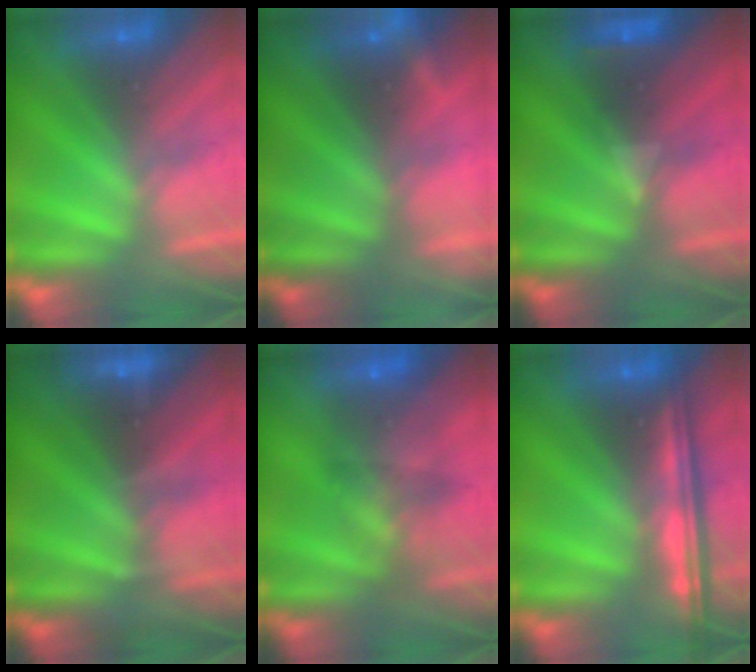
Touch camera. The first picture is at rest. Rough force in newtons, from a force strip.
{"total": 3.0}
{"total": 2.9}
{"total": 9.4}
{"total": 5.5}
{"total": 8.5}